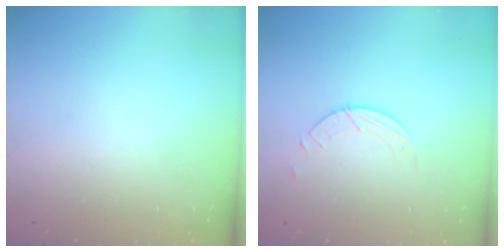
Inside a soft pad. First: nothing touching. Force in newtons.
{"total": 2.0, "press": 2.0, "slide": 0.2}